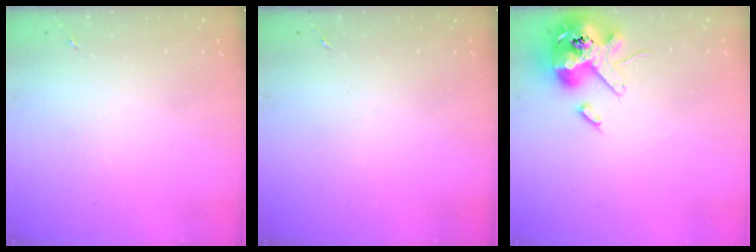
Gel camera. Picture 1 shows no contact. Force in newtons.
{"total": 0.0}
{"total": 15.3, "press": 15.1, "slide": 2.5}